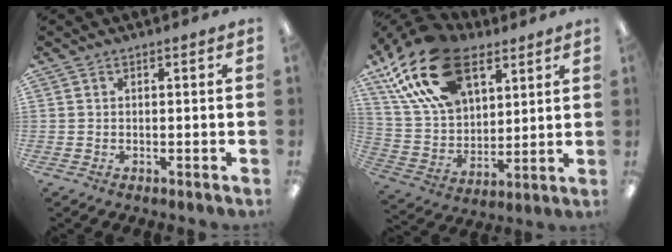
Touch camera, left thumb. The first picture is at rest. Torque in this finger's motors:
{"motor_torque": [0.85, 0.85, 1.39, -1.38, 0.35]}